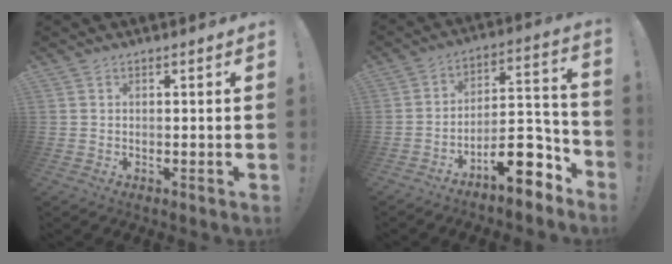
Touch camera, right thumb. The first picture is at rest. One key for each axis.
{"total": 14.5, "fx": -9.4, "fy": 5.9, "fz": 9.4, "tx": -0.104, "ty": 0.062, "tz": -0.151}